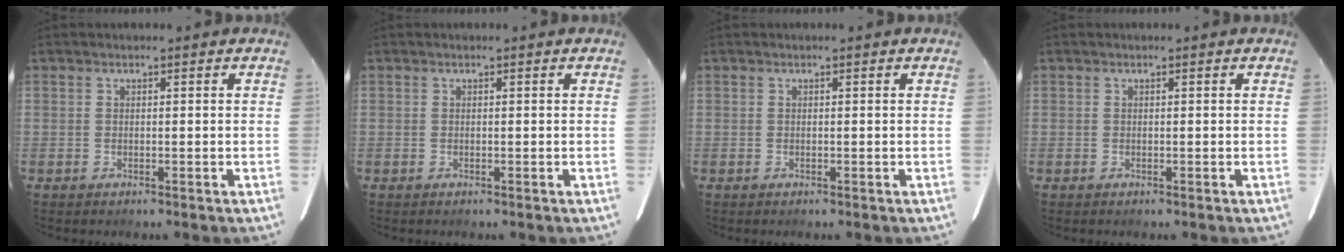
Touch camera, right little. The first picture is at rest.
{"total": 0.0}
{"total": 0.0}
{"total": 0.0}